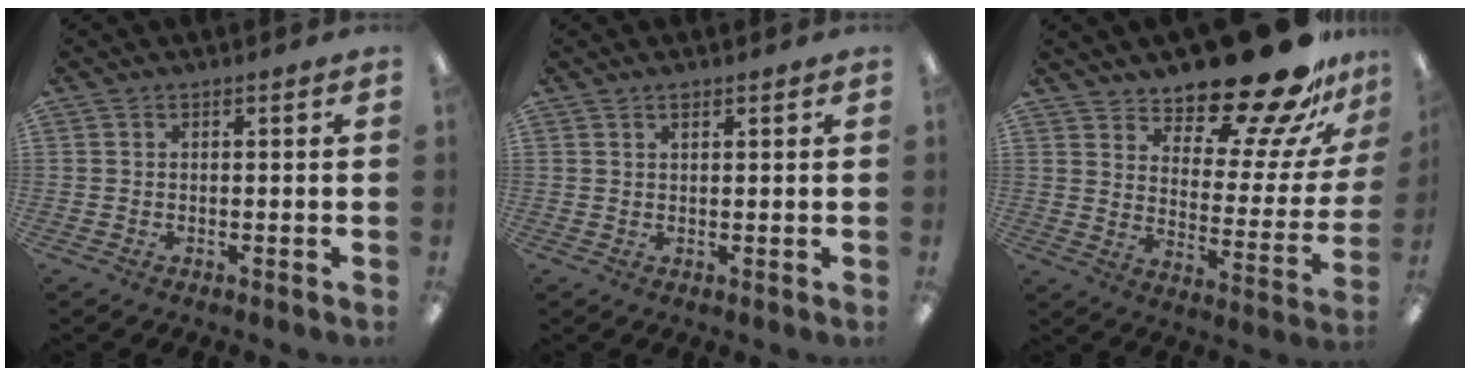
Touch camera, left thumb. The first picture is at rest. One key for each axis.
{"total": 1.4, "fx": 1.1, "fy": 0.4, "fz": 0.8, "tx": -0.018, "ty": 0.001, "tz": 0.020}
{"total": 22.3, "fx": 18.7, "fy": 6.3, "fz": 10.5, "tx": -0.134, "ty": -0.138, "tz": 0.306}